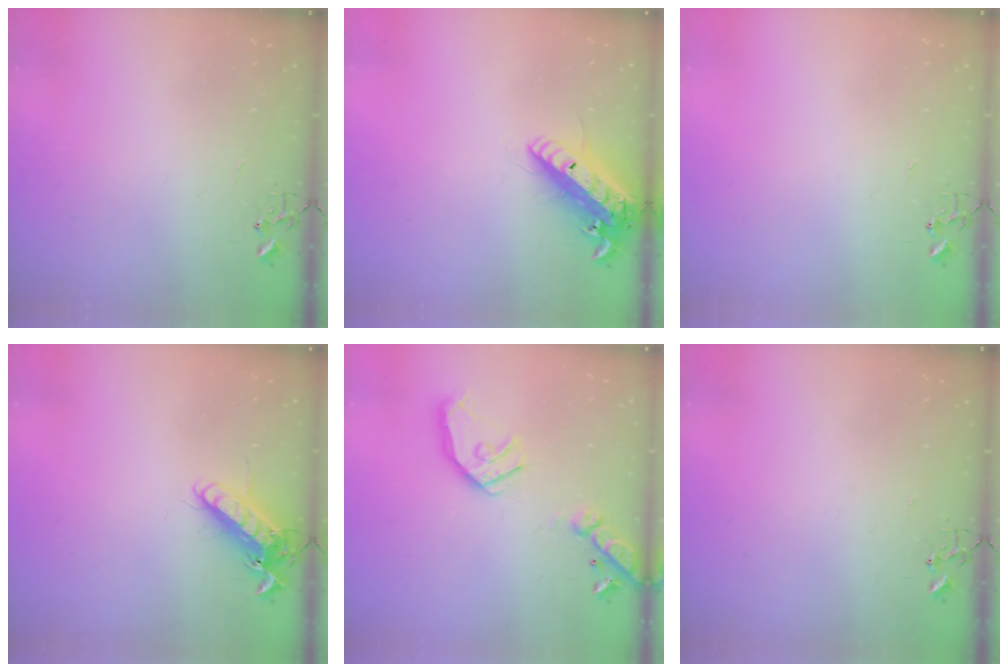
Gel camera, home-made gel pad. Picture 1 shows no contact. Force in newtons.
{"total": 17.1, "press": 16.8, "slide": 3.3}
{"total": 0.0}
{"total": 13.3, "press": 13.2, "slide": 1.8}
{"total": 17.3, "press": 17.0, "slide": 2.8}
{"total": 0.0}